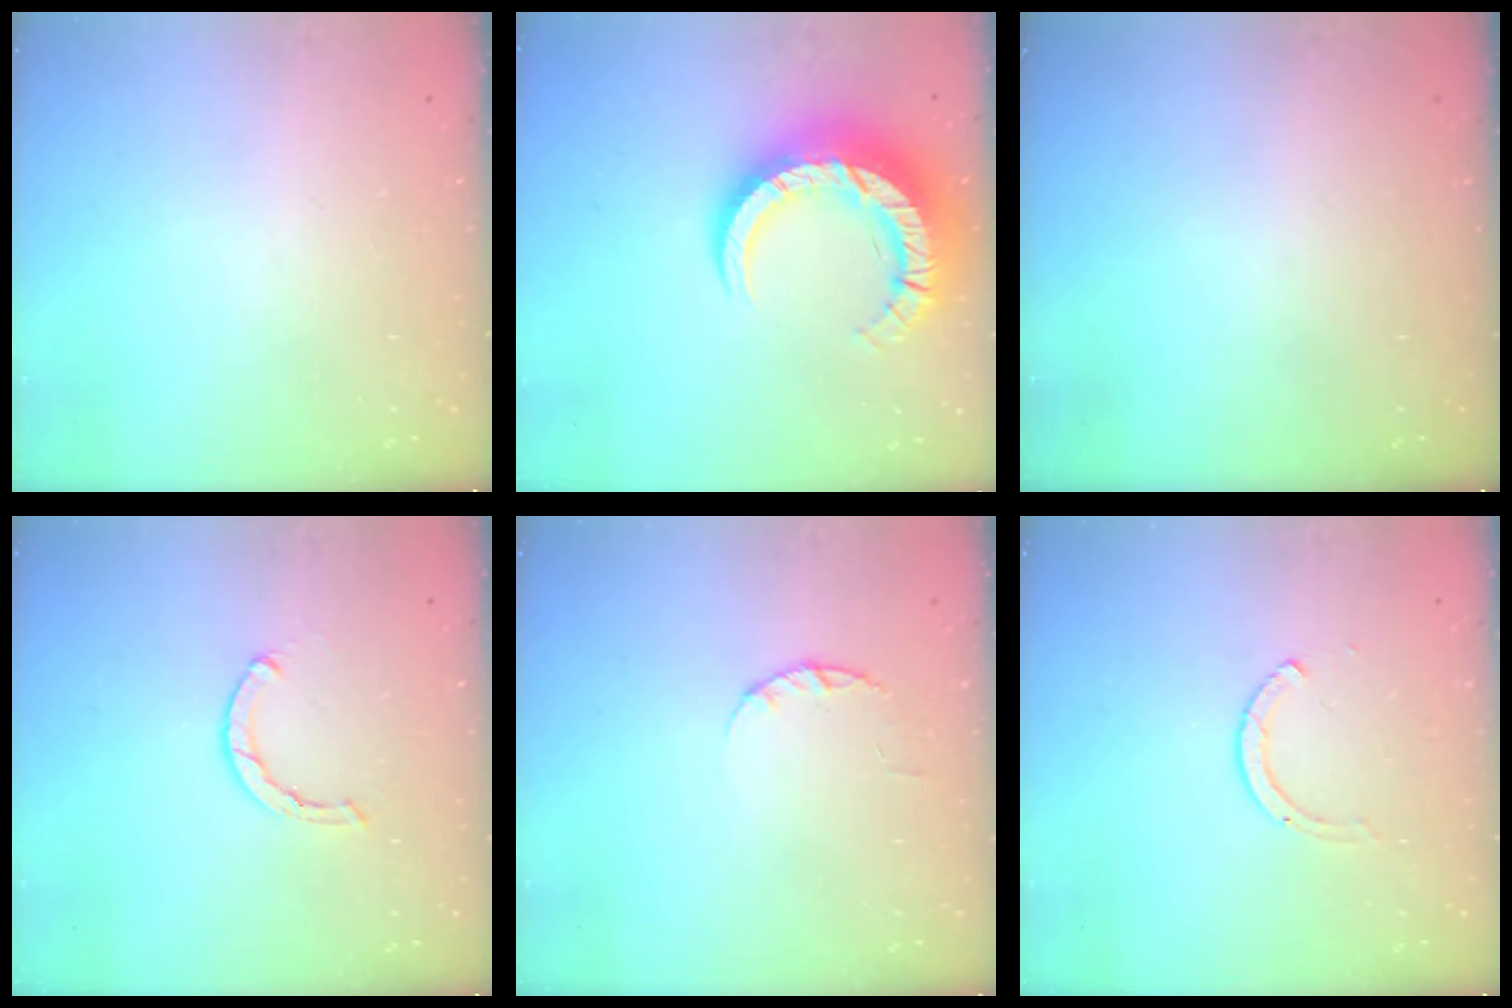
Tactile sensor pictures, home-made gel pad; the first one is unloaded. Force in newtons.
{"total": 15.2, "press": 15.1, "slide": 1.6}
{"total": 0.0}
{"total": 2.1, "press": 2.1, "slide": 0.2}
{"total": 2.4, "press": 2.3, "slide": 0.4}
{"total": 2.6, "press": 2.6, "slide": 0.3}